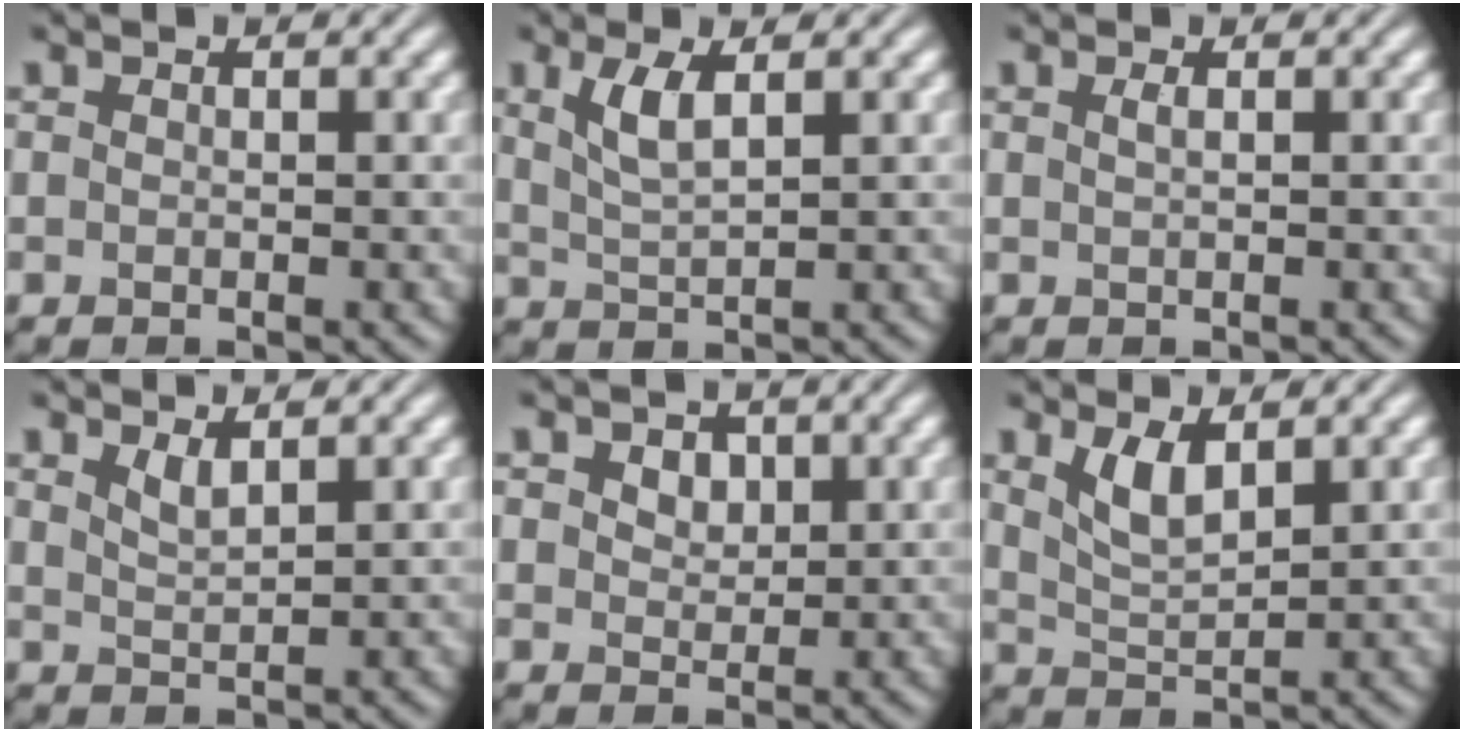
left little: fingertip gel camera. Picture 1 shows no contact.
{"total": 3.0, "force": [1.3, 0.9, 2.6], "torque": [-0.055, -0.001, 0.027]}
{"total": 0.8, "force": [0.2, 0.3, 0.7], "torque": [-0.011, 0.004, 0.003]}
{"total": 1.5, "force": [1.1, 0.4, 1.0], "torque": [-0.021, -0.002, 0.023]}
{"total": 2.6, "force": [1.2, 1.8, 1.4], "torque": [-0.026, 0.009, 0.010]}
{"total": 3.0, "force": [1.7, 1.0, 2.3], "torque": [-0.051, -0.008, 0.038]}